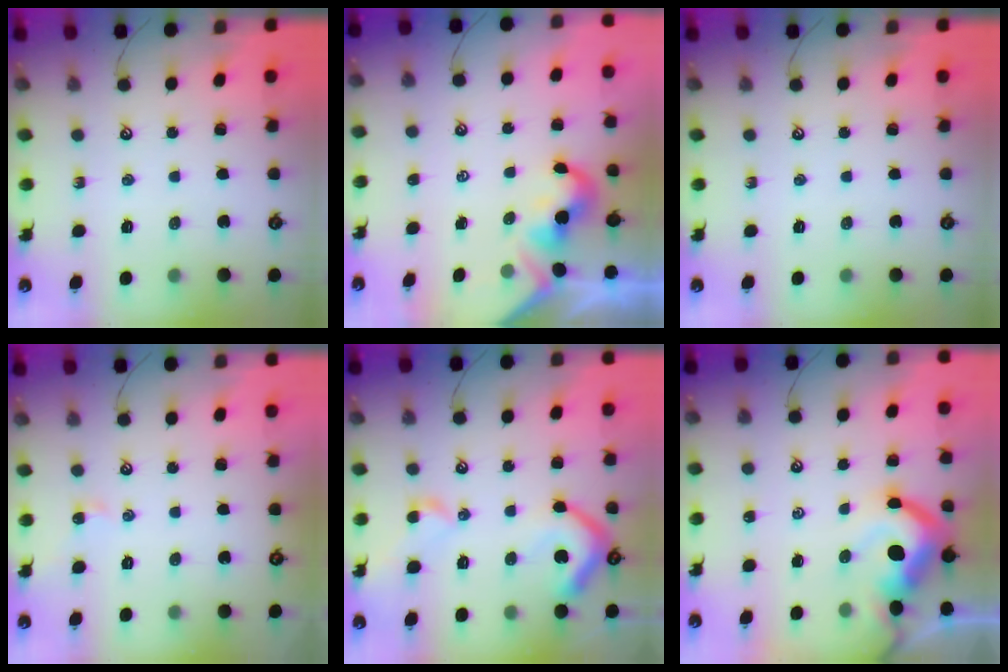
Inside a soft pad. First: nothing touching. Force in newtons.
{"total": 2.1, "press": 2.1, "slide": 0.4}
{"total": 0.0}
{"total": 0.0}
{"total": 11.1, "press": 11.0, "slide": 1.2}
{"total": 11.1, "press": 11.0, "slide": 1.5}